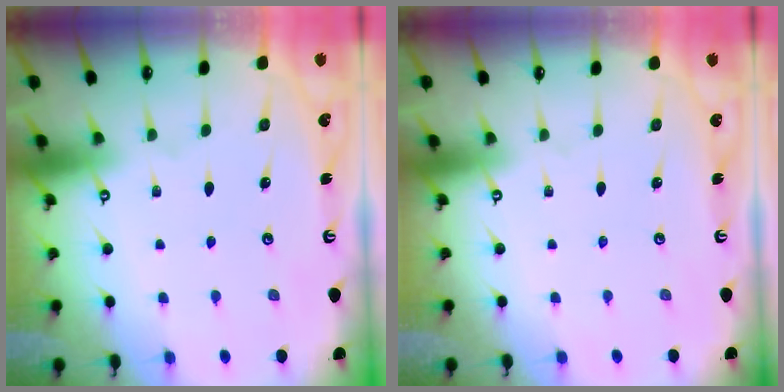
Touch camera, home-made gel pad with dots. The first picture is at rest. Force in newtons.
{"total": 0.0}